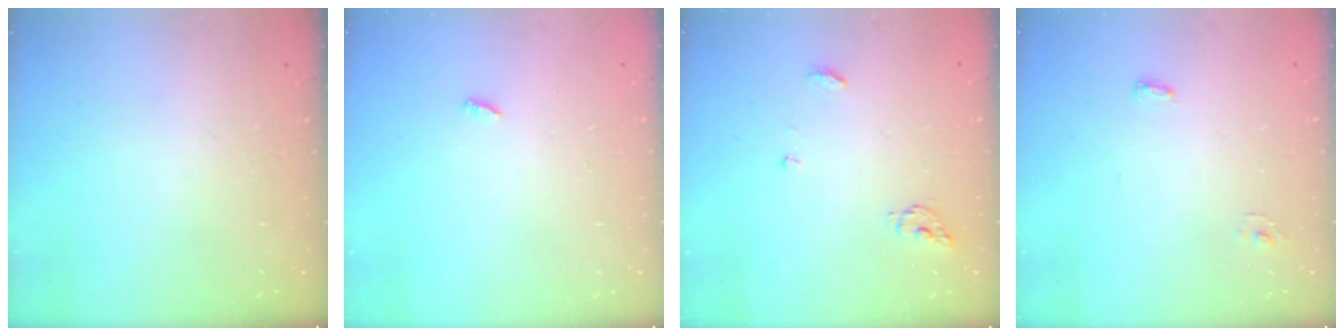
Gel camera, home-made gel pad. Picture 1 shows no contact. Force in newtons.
{"total": 2.3, "press": 2.3, "slide": 0.2}
{"total": 4.8, "press": 4.8, "slide": 0.4}
{"total": 4.1, "press": 3.5, "slide": 2.2}